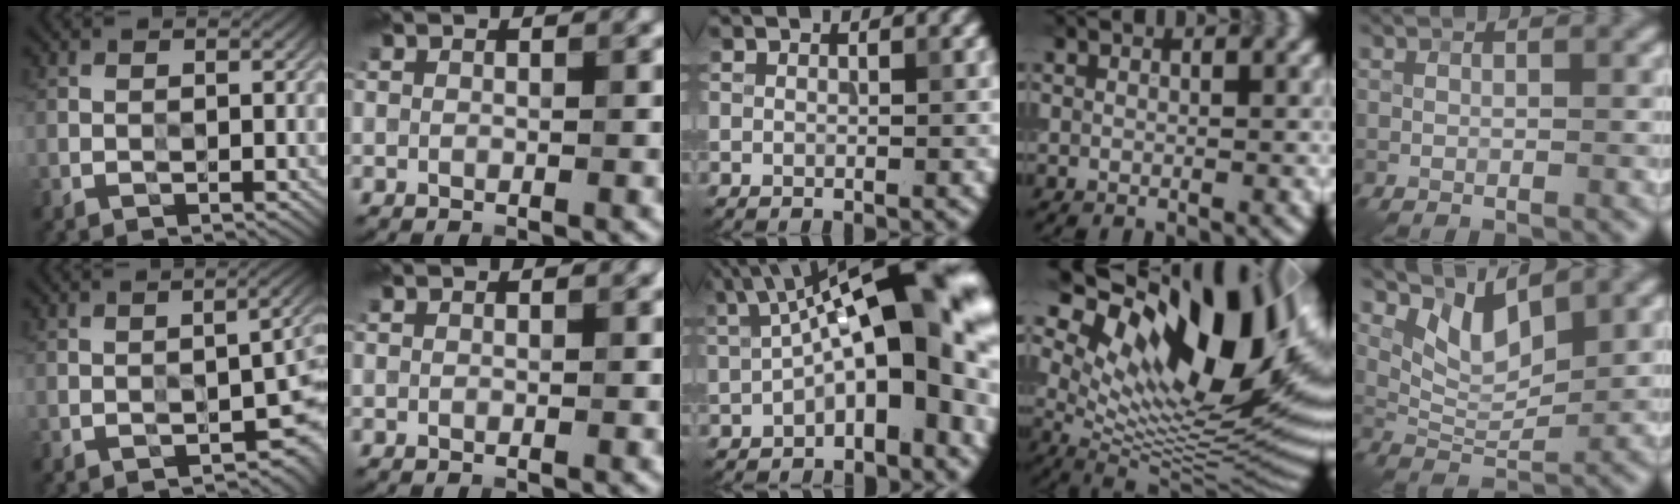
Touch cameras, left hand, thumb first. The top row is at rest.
{"thumb": {"total": 5.7, "force": [-2.9, 2.2, 4.4], "torque": [-0.047, -0.005, -0.037]}, "middle": {"total": 13.1, "force": [1.2, 4.4, 12.2], "torque": [-0.164, 0.033, 0.011]}, "ring": {"total": 17.6, "force": [7.1, 7.9, 14.0], "torque": [-0.220, 0.002, 0.132]}, "little": {"total": 4.7, "force": [2.9, 2.0, 3.1], "torque": [-0.066, -0.010, 0.056]}}